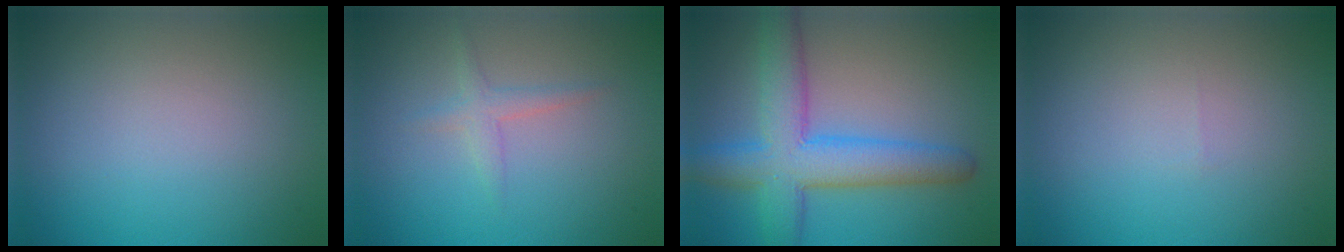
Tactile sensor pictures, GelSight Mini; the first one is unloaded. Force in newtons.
{"total": 1.5, "press": 1.5, "slide": 0.1}
{"total": 7.7, "press": 7.7, "slide": 0.2}
{"total": 0.0}